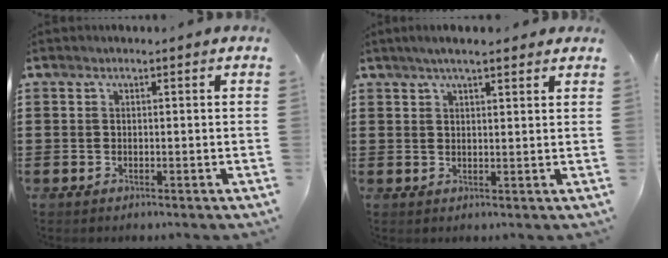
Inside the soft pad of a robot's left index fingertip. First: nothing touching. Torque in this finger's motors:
{"motor_torque": [1.55, -0.59, 0.18, 0.10]}